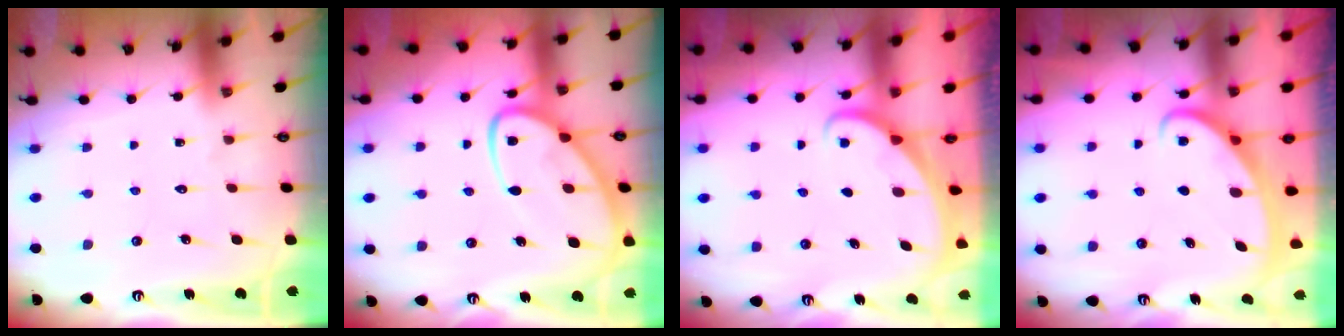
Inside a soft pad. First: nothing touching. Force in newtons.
{"total": 12.0, "press": 11.9, "slide": 1.2}
{"total": 1.6, "press": 1.6, "slide": 0.1}
{"total": 2.5, "press": 2.5, "slide": 0.3}